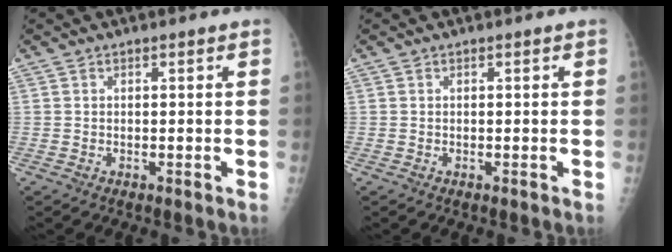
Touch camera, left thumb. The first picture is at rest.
{"total": 0.0}